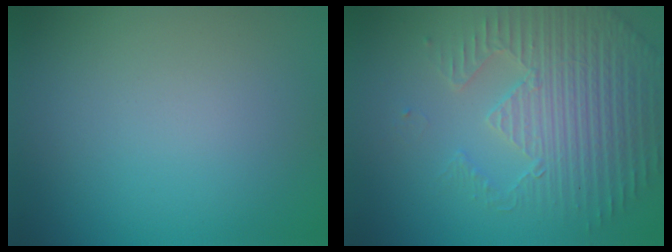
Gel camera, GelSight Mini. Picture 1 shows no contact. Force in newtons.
{"total": 4.7, "press": 4.4, "slide": 1.6}